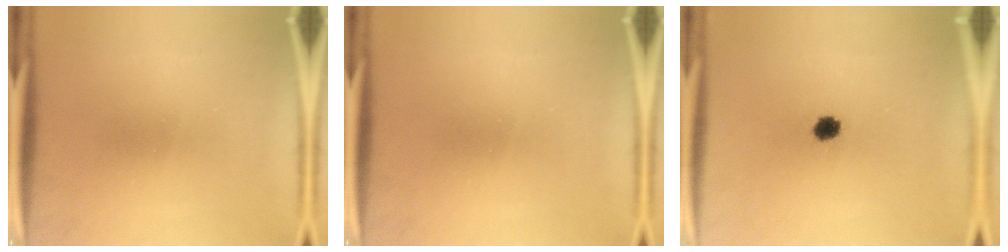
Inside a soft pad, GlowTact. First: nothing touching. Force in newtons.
{"total": 0.0}
{"total": 3.0}